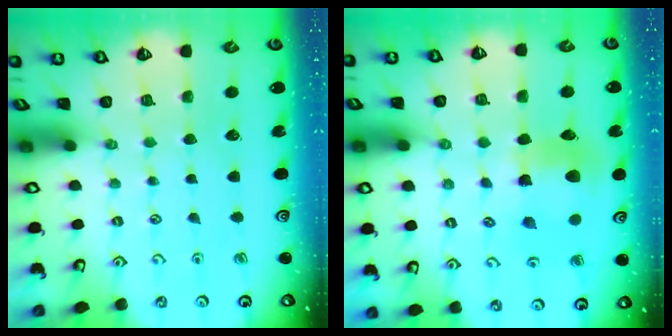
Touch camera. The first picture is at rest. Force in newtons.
{"total": 9.2, "press": 9.1, "slide": 1.2}